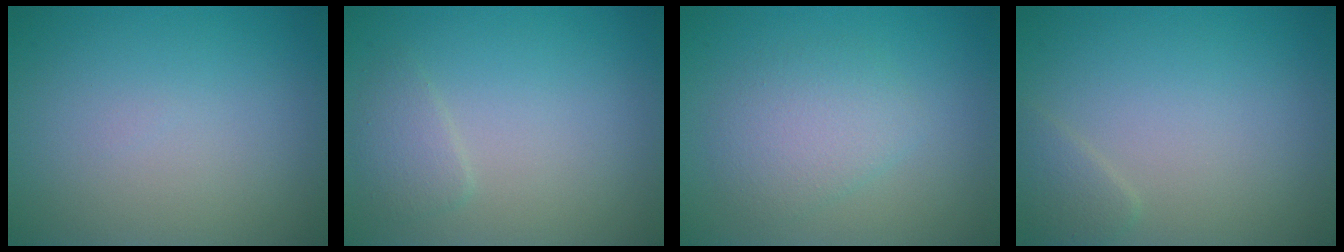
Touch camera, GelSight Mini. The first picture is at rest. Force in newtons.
{"total": 1.5, "press": 1.5, "slide": 0.1}
{"total": 3.0, "press": 3.0, "slide": 0.1}
{"total": 1.2, "press": 1.2, "slide": 0.0}